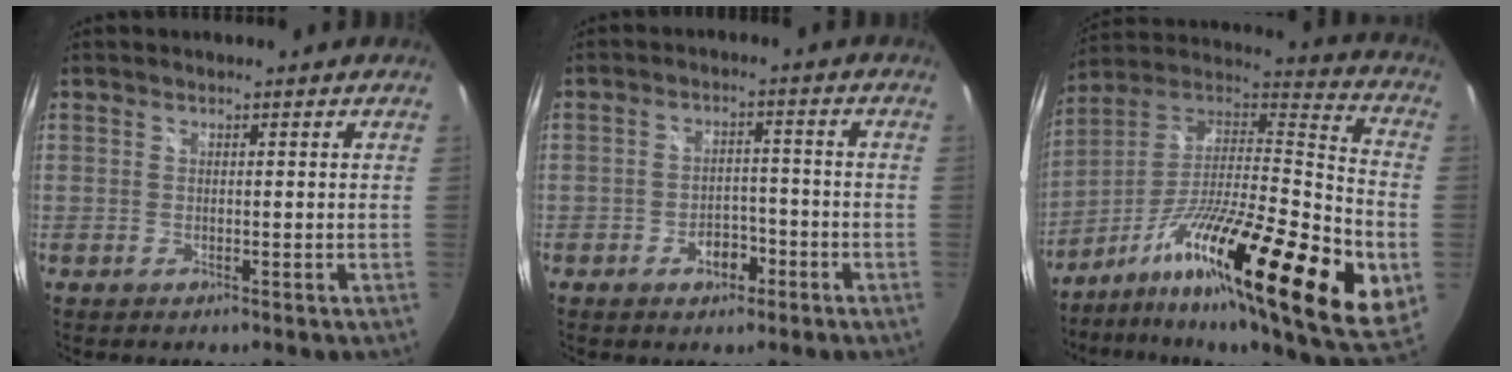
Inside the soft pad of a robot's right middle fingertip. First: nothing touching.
{"total": 4.3, "force": [-2.3, 2.8, 2.2], "torque": [-0.044, 0.008, -0.027]}
{"total": 32.2, "force": [-10.5, 7.4, 29.5], "torque": [-0.454, -0.022, -0.183]}